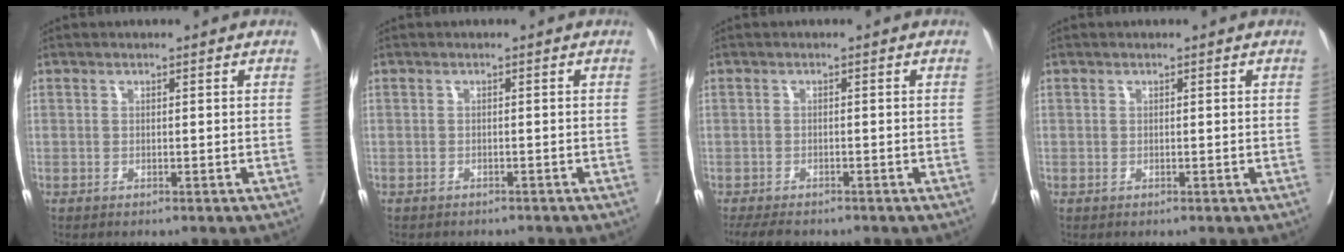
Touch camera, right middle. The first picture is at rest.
{"total": 3.0, "force": [-2.7, 1.0, 0.8], "torque": [-0.014, -0.002, -0.031]}
{"total": 5.0, "force": [-4.2, 1.7, 2.2], "torque": [-0.030, -0.009, -0.066]}
{"total": 0.0}